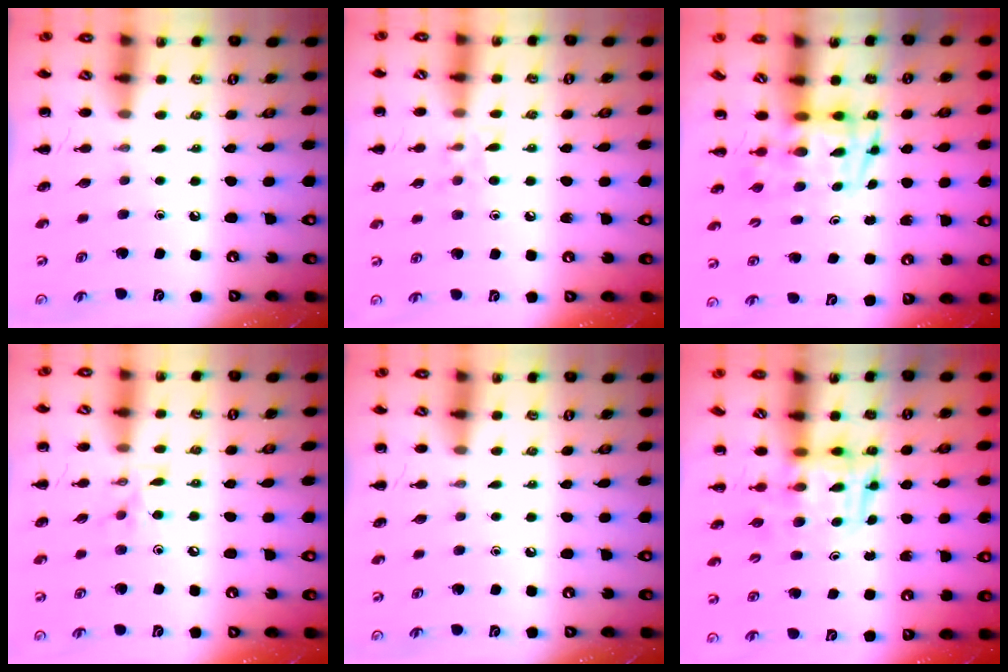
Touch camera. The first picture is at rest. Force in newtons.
{"total": 6.5, "press": 6.2, "slide": 1.9}
{"total": 3.5, "press": 3.5, "slide": 0.7}
{"total": 5.9, "press": 5.8, "slide": 1.0}
{"total": 0.0}
{"total": 3.8, "press": 3.7, "slide": 0.7}